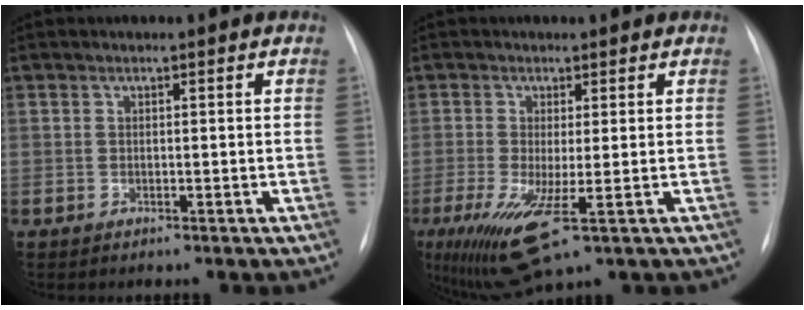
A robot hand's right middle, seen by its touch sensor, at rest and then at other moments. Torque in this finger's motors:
{"motor_torque": [0.94, -1.08, 0.50, 0.18]}